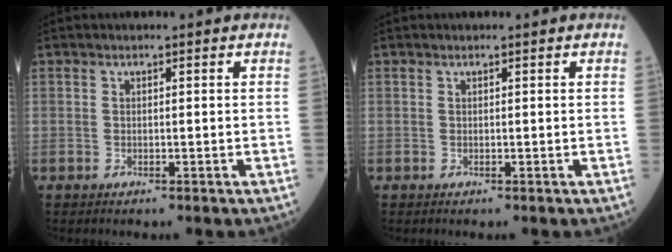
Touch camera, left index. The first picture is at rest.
{"total": 0.0}